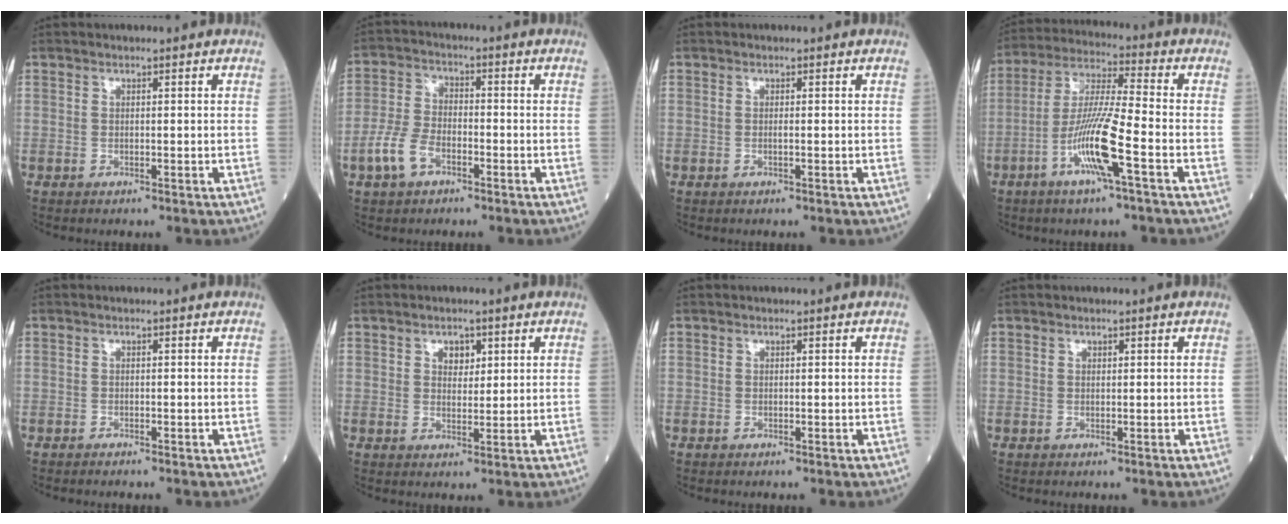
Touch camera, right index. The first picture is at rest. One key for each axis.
{"total": 6.4, "fx": -3.2, "fy": 3.6, "fz": 4.3, "tx": -0.101, "ty": 0.008, "tz": -0.065}
{"total": 0.7, "fx": -0.1, "fy": 0.1, "fz": 0.7, "tx": -0.015, "ty": -0.001, "tz": -0.001}
{"total": 11.5, "fx": -4.4, "fy": 0.1, "fz": 10.6, "tx": -0.213, "ty": -0.004, "tz": -0.089}
{"total": 1.1, "fx": -1.0, "fy": 0.0, "fz": 0.5, "tx": -0.011, "ty": -0.004, "tz": -0.010}
{"total": 2.7, "fx": 1.3, "fy": 1.8, "fz": 1.6, "tx": -0.019, "ty": 0.002, "tz": 0.020}
{"total": 0.0}
{"total": 0.0}